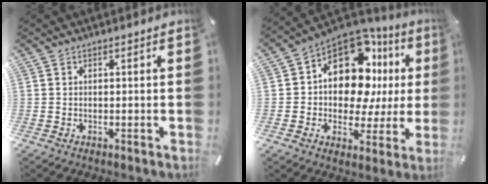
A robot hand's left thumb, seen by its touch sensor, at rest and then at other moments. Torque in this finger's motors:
{"motor_torque": [2.43, 2.58, 1.45, -0.74, 0.39]}